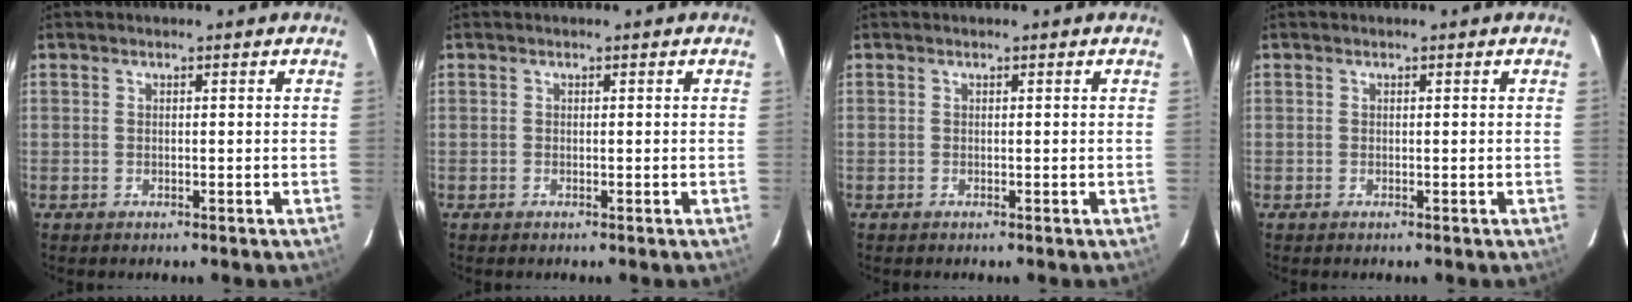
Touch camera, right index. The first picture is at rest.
{"total": 0.0}
{"total": 0.0}
{"total": 0.0}